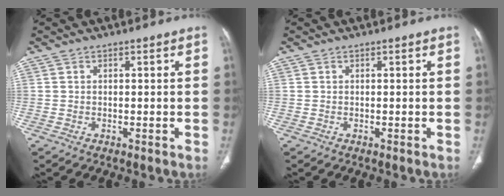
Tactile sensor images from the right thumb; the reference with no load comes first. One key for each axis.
{"total": 0.0}